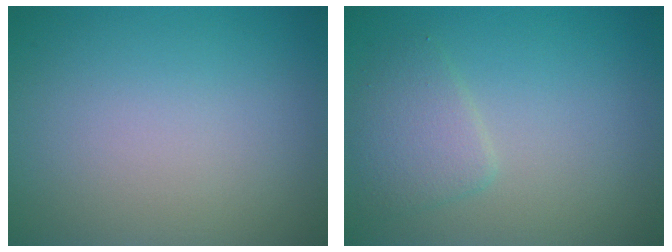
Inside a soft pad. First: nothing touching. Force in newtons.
{"total": 2.5, "press": 2.5, "slide": 0.1}